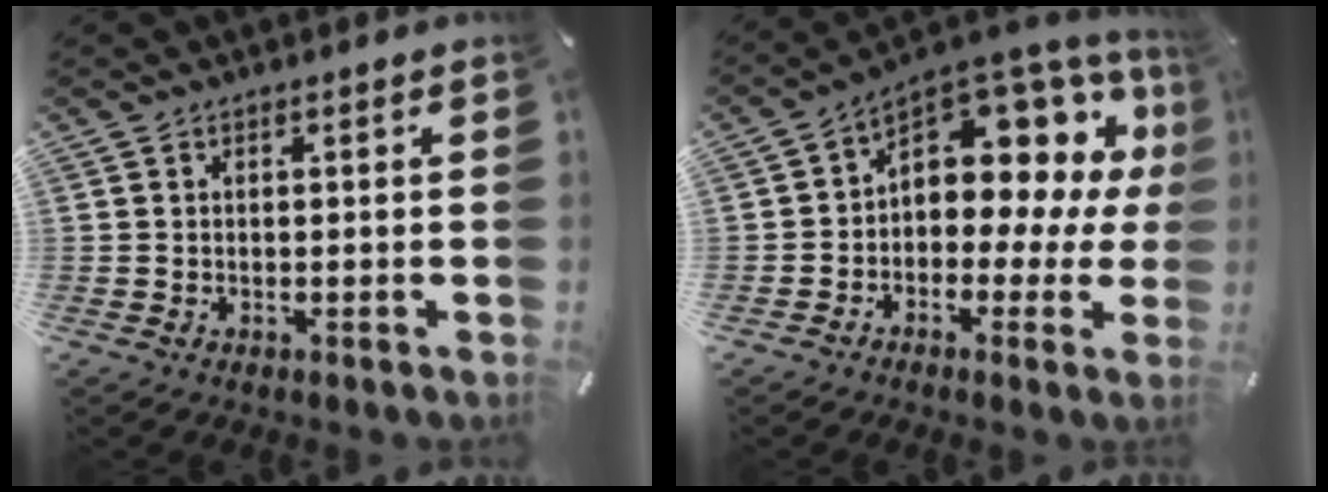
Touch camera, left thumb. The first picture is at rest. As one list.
[{"total": 10.6, "force": [5.3, 6.9, 6.2], "torque": [-0.076, -0.070, 0.087]}]